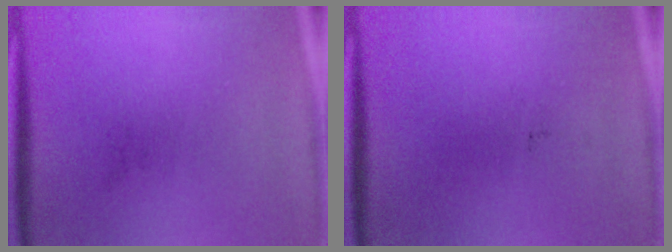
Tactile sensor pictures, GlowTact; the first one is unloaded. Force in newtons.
{"total": 0.0}